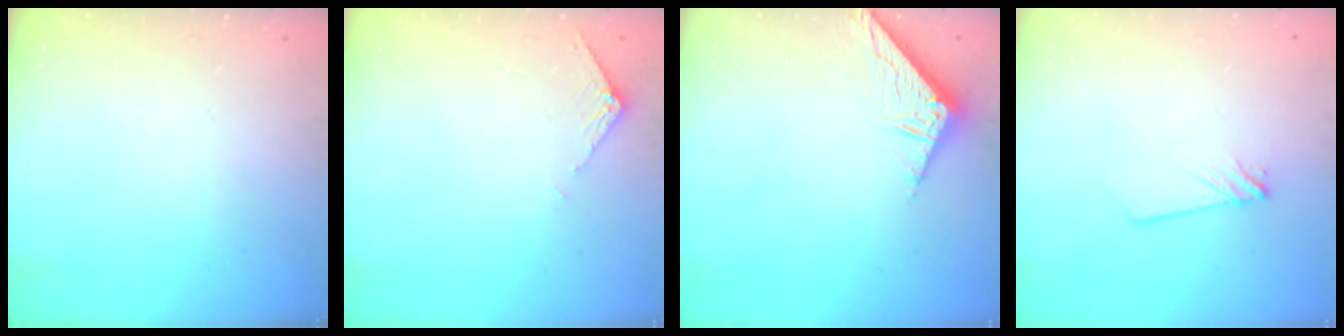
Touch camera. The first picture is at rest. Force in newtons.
{"total": 5.9, "press": 5.8, "slide": 0.7}
{"total": 8.3, "press": 8.3, "slide": 0.5}
{"total": 3.8, "press": 3.7, "slide": 0.6}